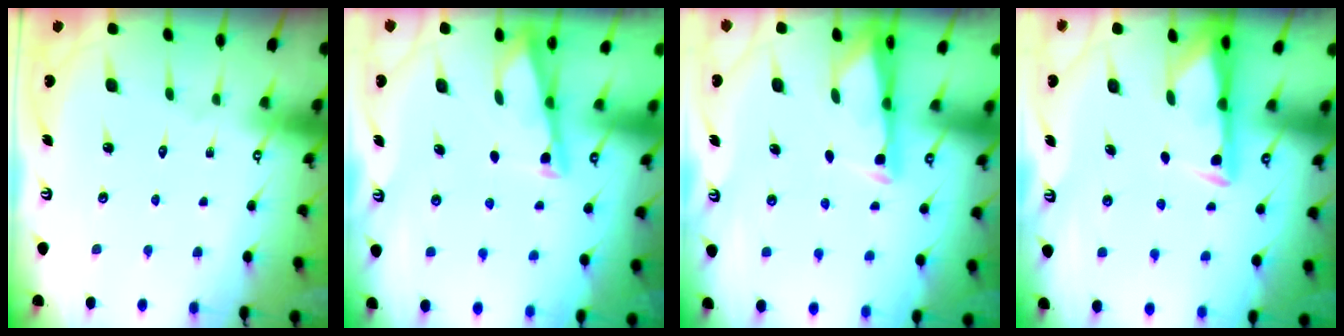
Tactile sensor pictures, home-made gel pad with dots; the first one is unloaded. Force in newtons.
{"total": 2.9, "press": 2.9, "slide": 0.3}
{"total": 2.8, "press": 2.7, "slide": 0.4}
{"total": 2.8, "press": 2.7, "slide": 0.5}